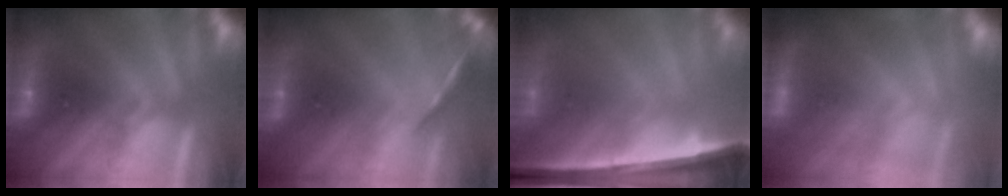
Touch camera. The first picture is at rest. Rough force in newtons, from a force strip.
{"total": 3.7}
{"total": 7.0}
{"total": 8.6}